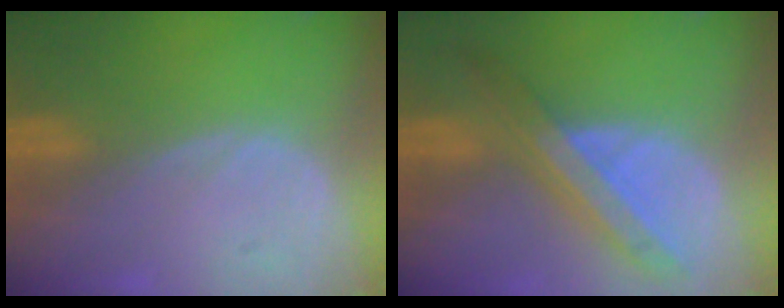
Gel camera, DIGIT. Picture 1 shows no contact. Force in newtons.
{"total": 8.2, "press": 7.3, "slide": 3.7}